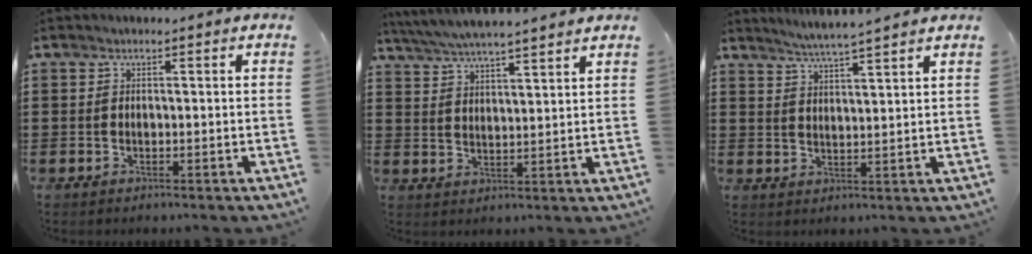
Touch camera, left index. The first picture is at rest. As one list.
[{"total": 4.7, "force": [4.5, -0.4, 1.4], "torque": [-0.042, -0.021, 0.079]}, {"total": 3.6, "force": [3.4, -0.9, 0.8], "torque": [-0.027, -0.017, 0.059]}]